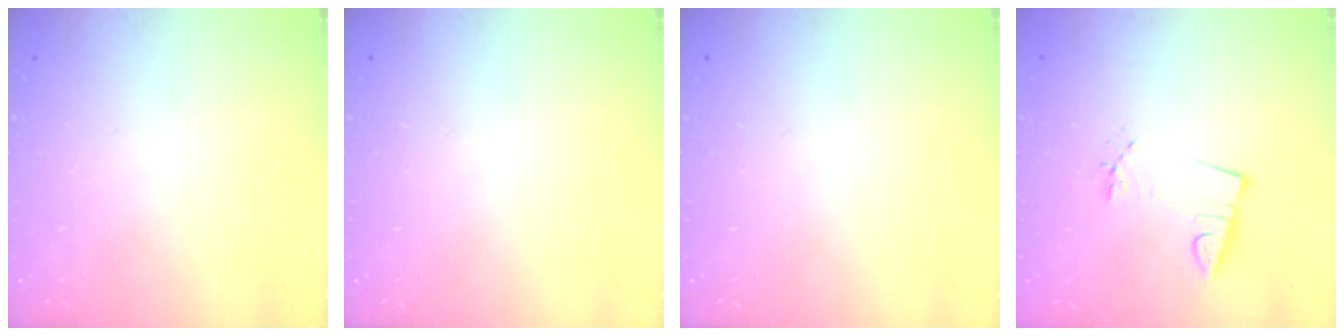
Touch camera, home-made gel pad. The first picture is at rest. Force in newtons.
{"total": 0.0}
{"total": 0.0}
{"total": 3.2, "press": 1.7, "slide": 2.7}